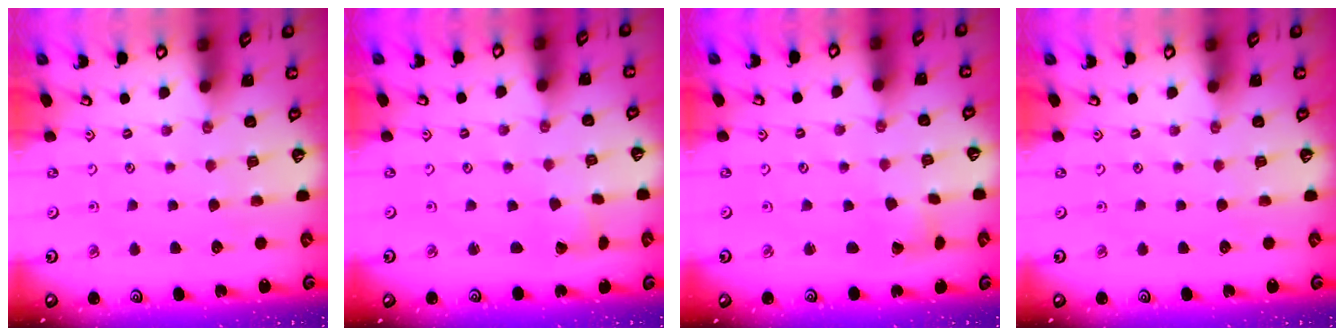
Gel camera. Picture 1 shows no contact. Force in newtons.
{"total": 1.8, "press": 1.7, "slide": 0.1}
{"total": 2.9, "press": 2.9, "slide": 0.3}
{"total": 0.0}